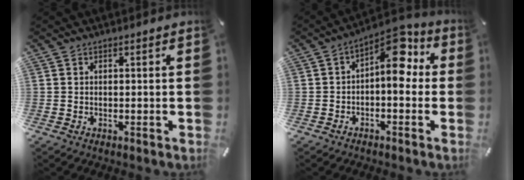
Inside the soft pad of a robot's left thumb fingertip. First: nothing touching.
{"total": 10.0, "force": [3.0, 4.8, 8.3], "torque": [-0.121, -0.024, 0.049]}